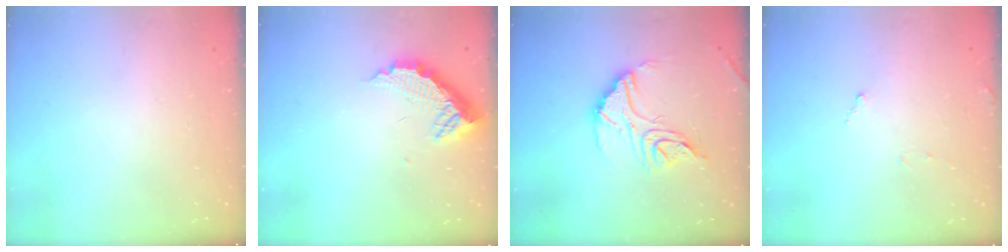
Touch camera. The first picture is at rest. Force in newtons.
{"total": 10.4, "press": 10.4, "slide": 0.3}
{"total": 15.7, "press": 15.6, "slide": 1.6}
{"total": 7.6, "press": 7.6, "slide": 0.4}